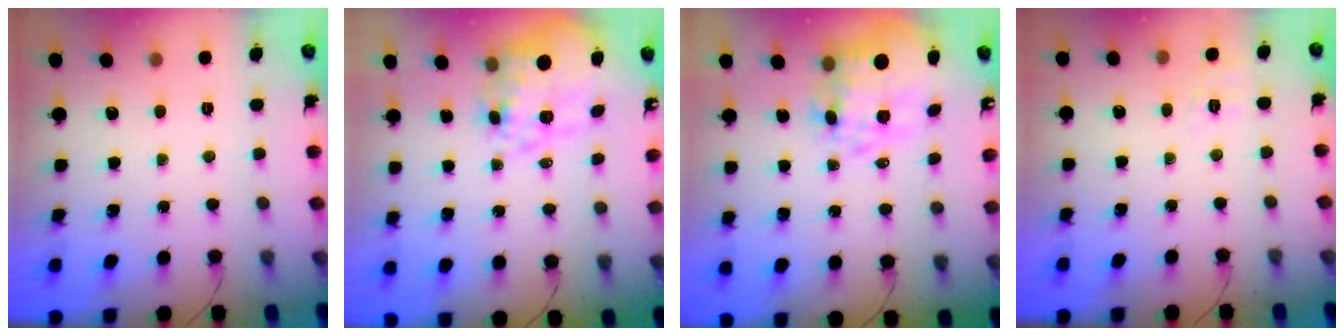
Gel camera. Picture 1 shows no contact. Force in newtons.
{"total": 13.9, "press": 13.6, "slide": 3.0}
{"total": 7.8, "press": 7.1, "slide": 3.4}
{"total": 2.1, "press": 0.8, "slide": 1.9}